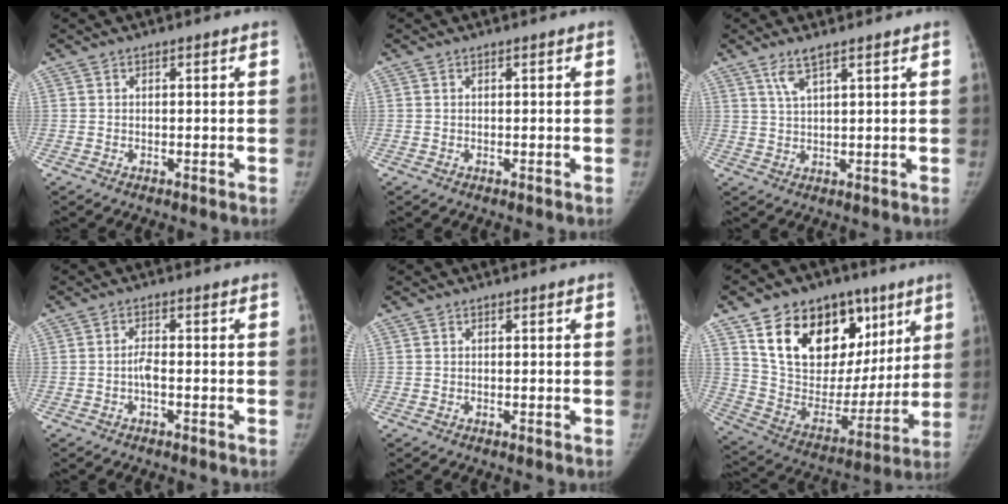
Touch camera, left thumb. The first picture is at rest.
{"total": 0.0}
{"total": 4.1, "force": [2.8, 0.6, 2.9], "torque": [-0.066, -0.010, 0.062]}
{"total": 1.9, "force": [-0.6, 0.5, 1.7], "torque": [-0.034, 0.004, -0.013]}
{"total": 0.0}
{"total": 26.0, "force": [12.6, 17.1, 15.0], "torque": [-0.198, -0.006, 0.225]}